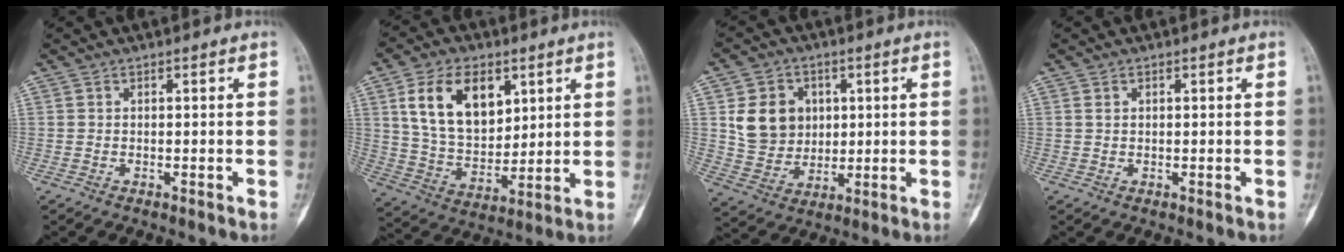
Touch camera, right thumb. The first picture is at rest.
{"total": 16.1, "force": [6.3, 10.0, 10.9], "torque": [-0.164, -0.026, 0.128]}
{"total": 11.2, "force": [2.5, 9.6, 5.3], "torque": [-0.054, -0.007, 0.055]}
{"total": 1.0, "force": [0.5, 0.6, 0.6], "torque": [-0.012, 0.001, 0.010]}